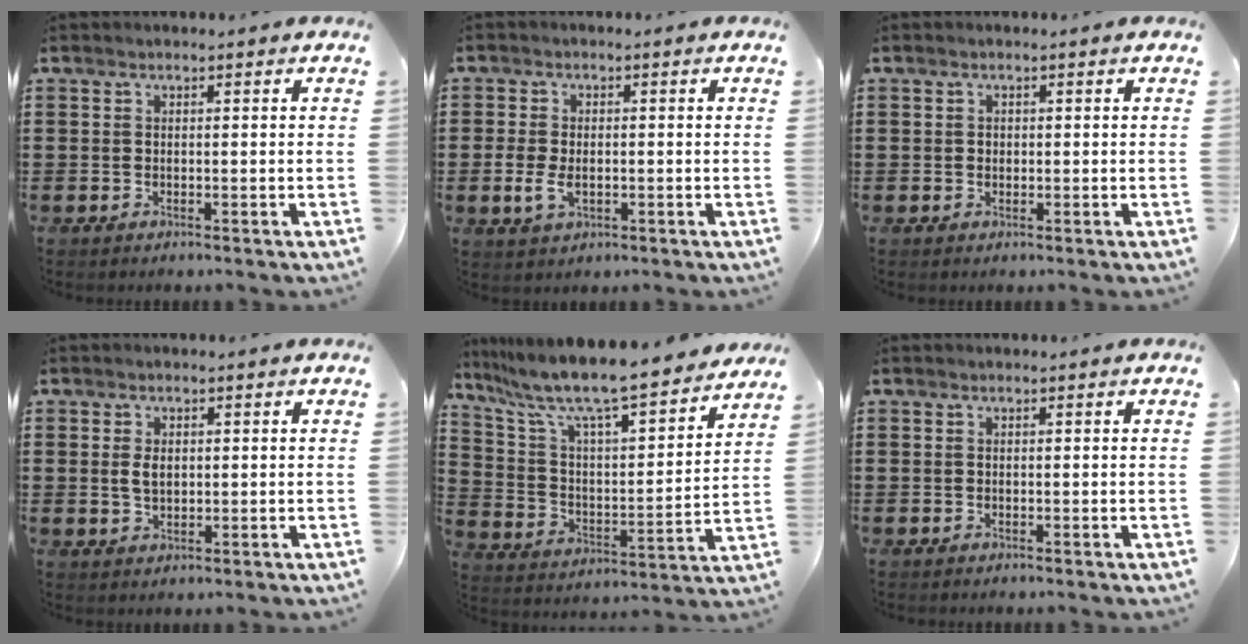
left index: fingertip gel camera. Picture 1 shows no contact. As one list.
[{"total": 3.4, "force": [-0.6, 2.0, 2.7], "torque": [-0.066, -0.001, -0.015]}, {"total": 0.6, "force": [0.1, 0.5, 0.2], "torque": [-0.007, 0.004, 0.002]}, {"total": 2.5, "force": [0.3, 1.5, 2.0], "torque": [-0.044, 0.006, 0.004]}, {"total": 9.2, "force": [8.0, 0.5, 4.5], "torque": [-0.125, -0.066, 0.129]}, {"total": 0.0}]